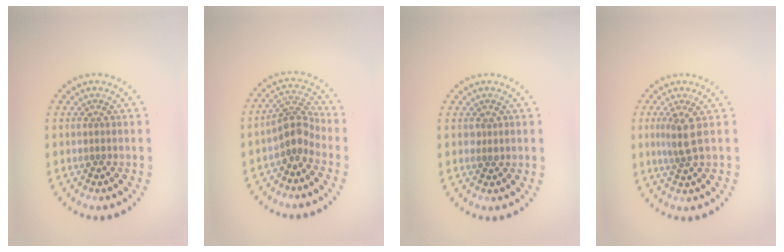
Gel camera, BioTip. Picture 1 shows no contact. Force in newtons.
{"total": 2.9, "press": 2.2, "slide": 1.8}
{"total": 0.5, "press": 0.5, "slide": 0.2}
{"total": 2.2, "press": 1.7, "slide": 1.4}